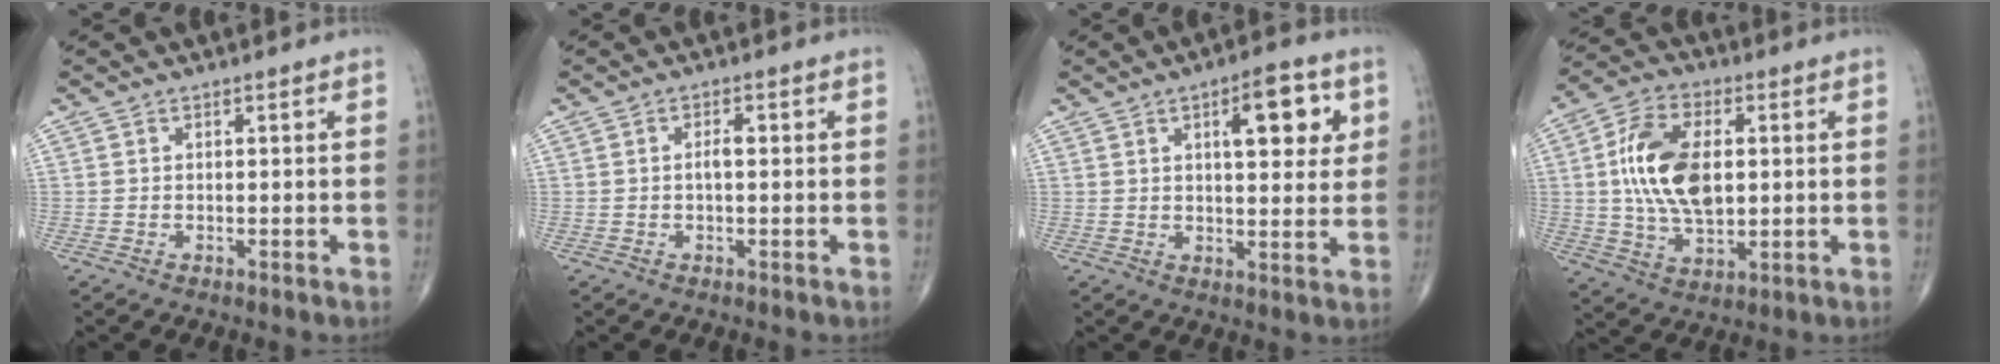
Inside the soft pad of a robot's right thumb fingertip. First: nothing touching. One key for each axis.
{"total": 2.0, "fx": 0.1, "fy": 0.7, "fz": 1.8, "tx": -0.035, "ty": 0.005, "tz": 0.000}
{"total": 10.7, "fx": 3.9, "fy": 4.2, "fz": 9.1, "tx": -0.098, "ty": -0.013, "tz": 0.052}
{"total": 15.3, "fx": 1.7, "fy": 8.6, "fz": 12.5, "tx": -0.229, "ty": 0.004, "tz": 0.032}